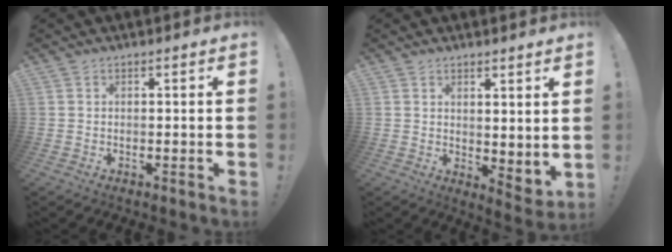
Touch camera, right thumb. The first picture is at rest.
{"total": 4.2, "force": [3.4, 1.8, 1.7], "torque": [-0.017, -0.037, 0.065]}